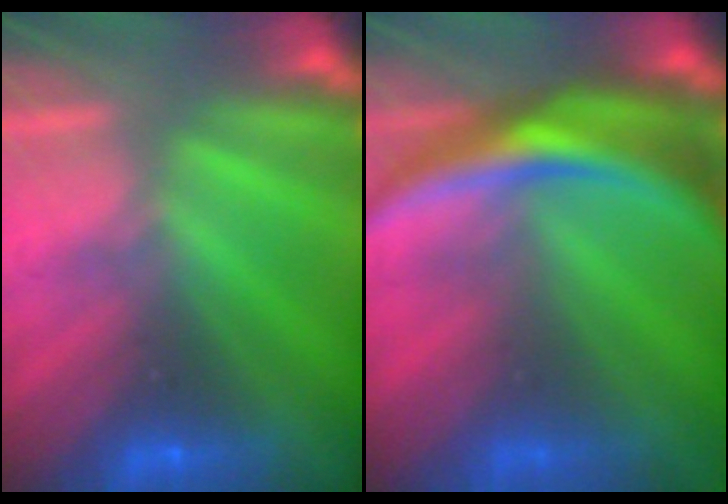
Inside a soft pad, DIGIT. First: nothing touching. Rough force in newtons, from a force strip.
{"total": 8.0}